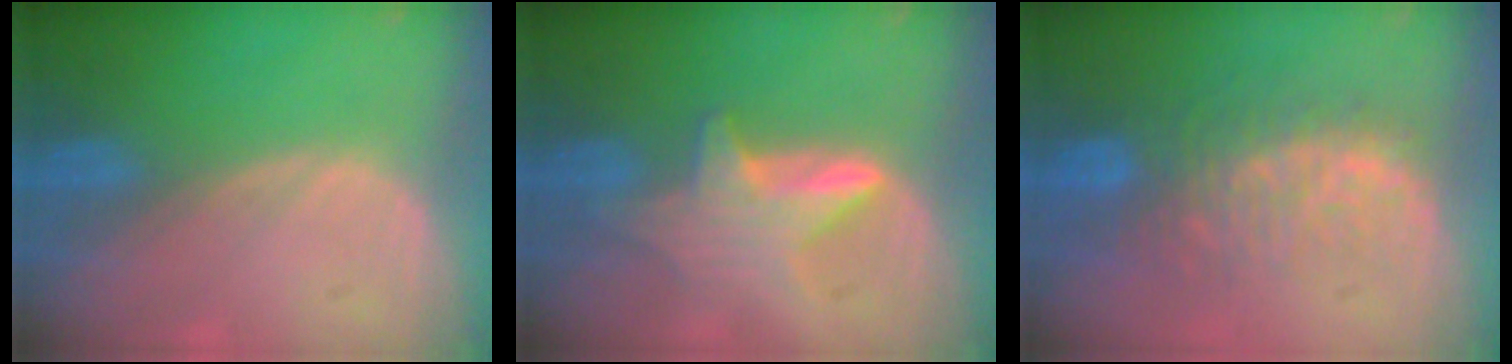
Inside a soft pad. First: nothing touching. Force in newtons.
{"total": 6.0, "press": 5.9, "slide": 0.6}
{"total": 9.7, "press": 8.5, "slide": 4.7}